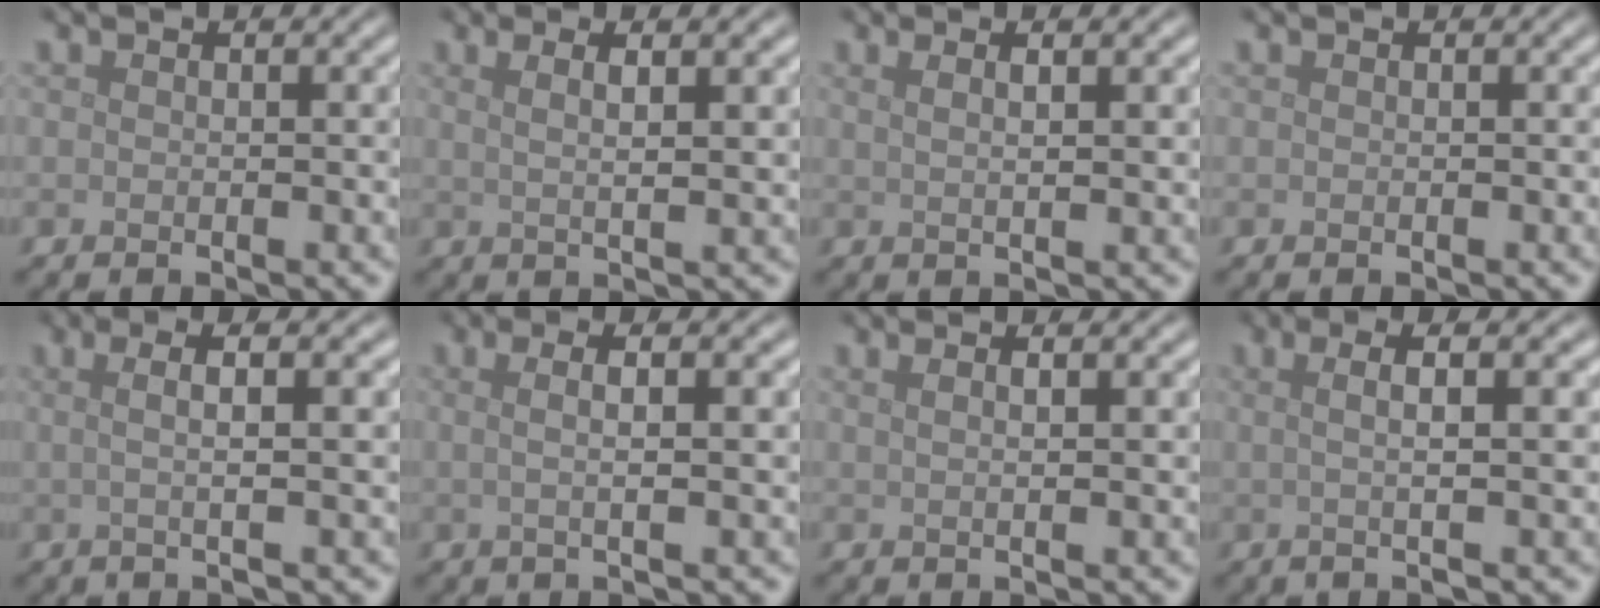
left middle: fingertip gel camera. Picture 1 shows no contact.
{"total": 4.3, "force": [1.8, 1.3, 3.7], "torque": [-0.039, 0.009, 0.008]}
{"total": 3.2, "force": [1.5, 1.1, 2.6], "torque": [-0.020, 0.003, 0.004]}
{"total": 0.0}
{"total": 4.8, "force": [0.8, 1.2, 4.6], "torque": [-0.067, 0.010, 0.007]}
{"total": 4.2, "force": [0.9, 1.3, 4.0], "torque": [-0.053, 0.008, -0.005]}
{"total": 2.6, "force": [1.2, 1.0, 2.1], "torque": [-0.015, 0.001, -0.001]}
{"total": 5.0, "force": [0.9, 1.2, 4.7], "torque": [-0.069, 0.010, 0.008]}